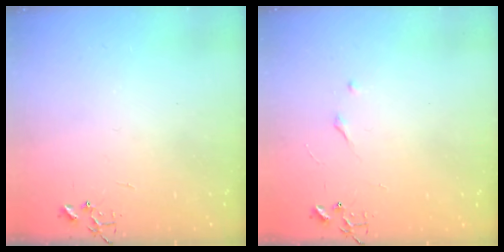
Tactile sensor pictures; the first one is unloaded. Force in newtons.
{"total": 2.7, "press": 2.7, "slide": 0.4}